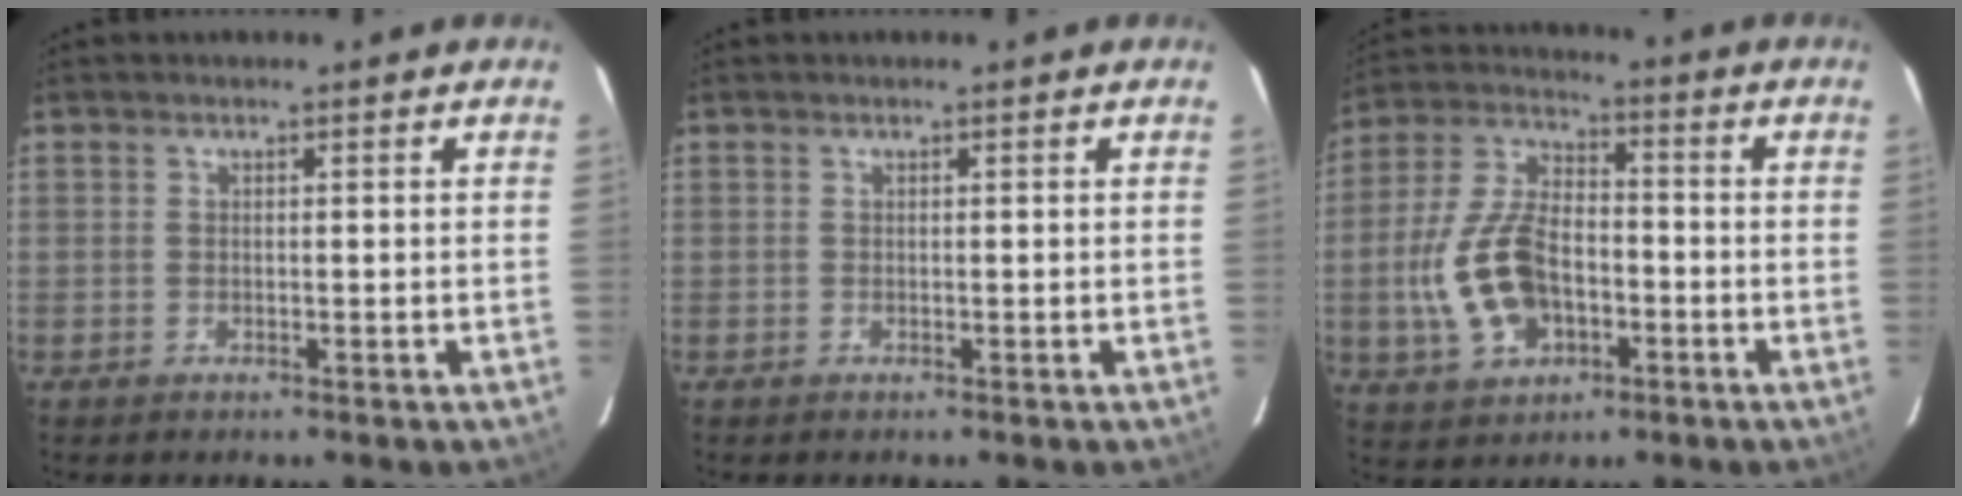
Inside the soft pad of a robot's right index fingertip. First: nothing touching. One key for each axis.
{"total": 0.0}
{"total": 14.4, "fx": -3.8, "fy": 8.6, "fz": 10.9, "tx": -0.239, "ty": 0.010, "tz": -0.060}